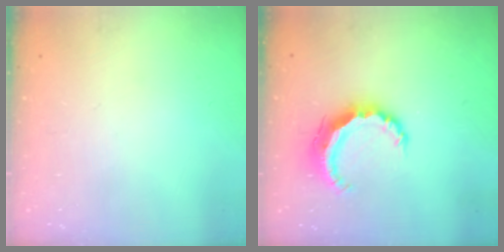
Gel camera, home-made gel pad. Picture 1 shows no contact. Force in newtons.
{"total": 8.1, "press": 8.0, "slide": 1.2}